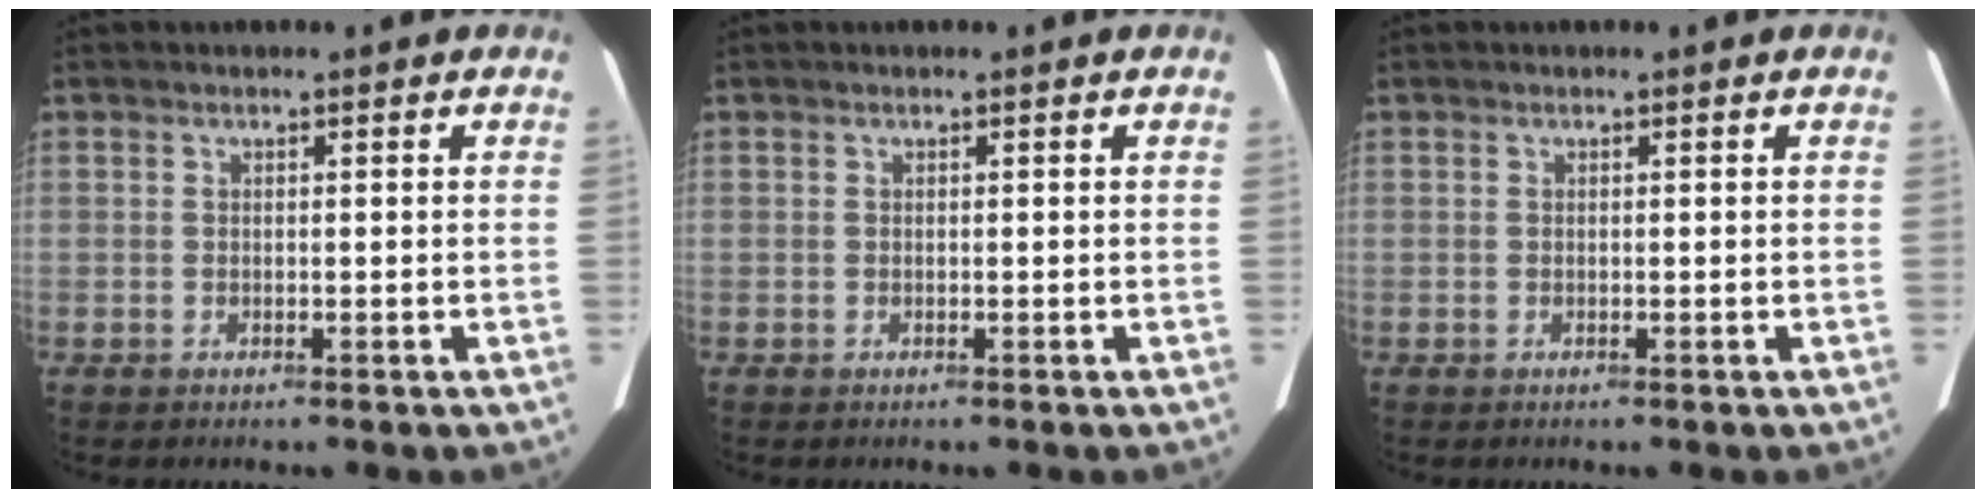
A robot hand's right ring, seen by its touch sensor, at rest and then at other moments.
{"total": 0.0}
{"total": 0.0}